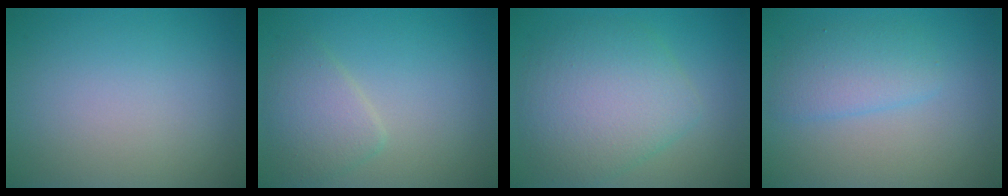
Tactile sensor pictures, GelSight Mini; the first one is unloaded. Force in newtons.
{"total": 2.9, "press": 2.9, "slide": 0.1}
{"total": 6.4, "press": 6.4, "slide": 0.3}
{"total": 2.8, "press": 2.8, "slide": 0.1}